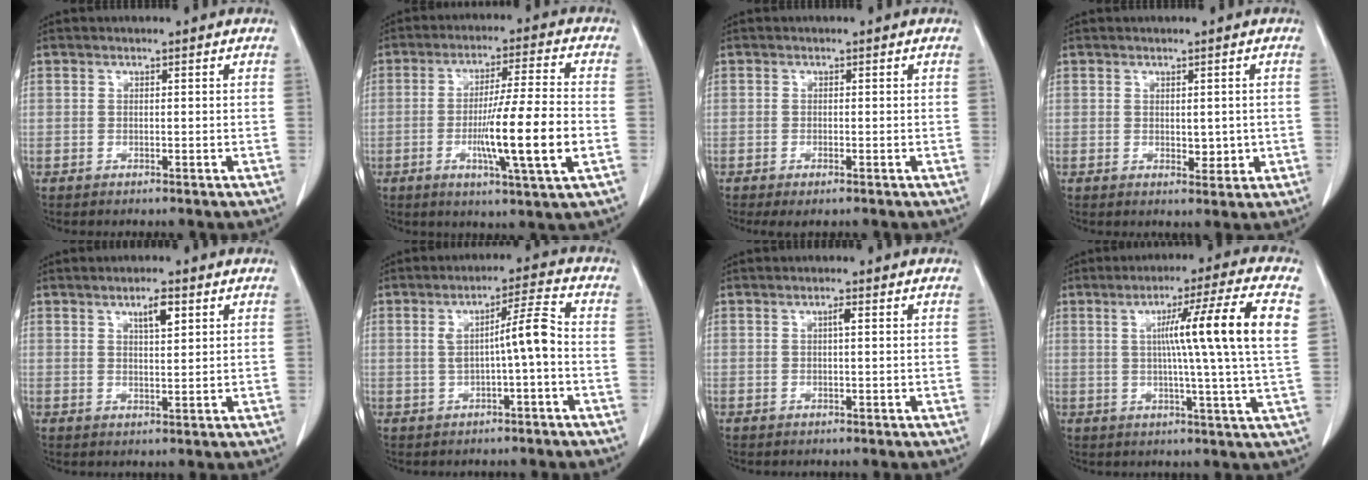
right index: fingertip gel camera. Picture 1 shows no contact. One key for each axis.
{"total": 13.0, "fx": -3.0, "fy": -0.4, "fz": 12.6, "tx": -0.215, "ty": -0.012, "tz": -0.056}
{"total": 1.8, "fx": -0.9, "fy": 0.5, "fz": 1.4, "tx": -0.022, "ty": -0.004, "tz": -0.011}
{"total": 2.7, "fx": -0.1, "fy": 1.5, "fz": 2.2, "tx": -0.027, "ty": -0.005, "tz": 0.006}
{"total": 3.8, "fx": 1.9, "fy": 0.8, "fz": 3.1, "tx": -0.053, "ty": -0.002, "tz": 0.033}
{"total": 6.0, "fx": -0.5, "fy": 0.0, "fz": 6.0, "tx": -0.096, "ty": 0.017, "tz": -0.005}
{"total": 1.3, "fx": 0.4, "fy": 0.2, "fz": 1.2, "tx": -0.021, "ty": 0.002, "tz": 0.006}
{"total": 14.1, "fx": 3.1, "fy": -2.1, "fz": 13.6, "tx": -0.201, "ty": 0.006, "tz": 0.041}